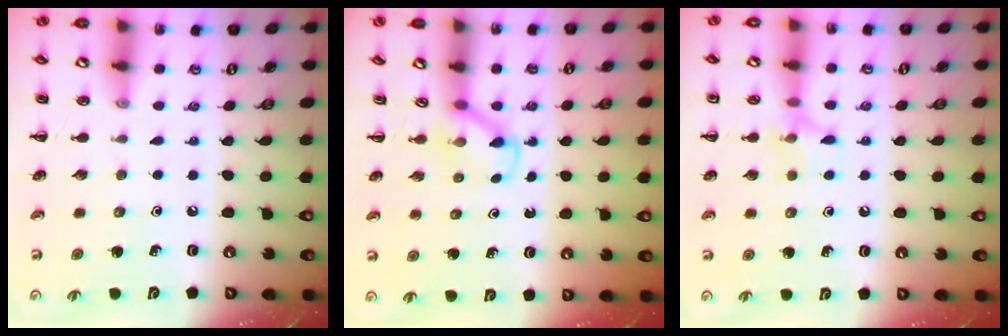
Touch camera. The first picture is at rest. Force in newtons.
{"total": 3.6, "press": 3.4, "slide": 1.2}
{"total": 7.5, "press": 7.4, "slide": 1.4}